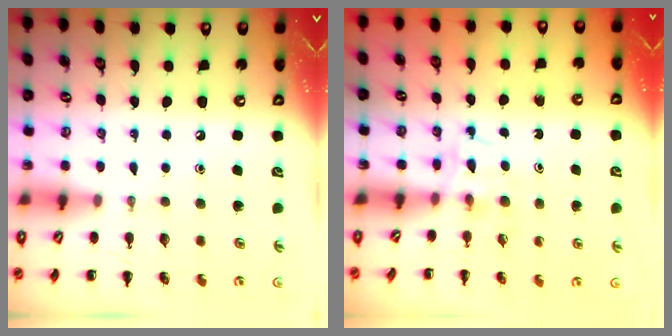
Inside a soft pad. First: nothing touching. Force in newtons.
{"total": 3.9, "press": 3.6, "slide": 1.4}